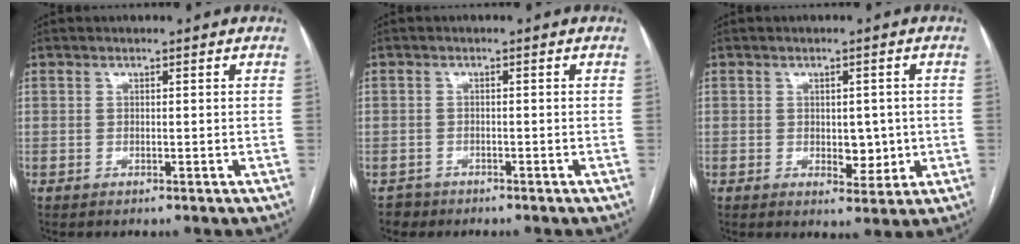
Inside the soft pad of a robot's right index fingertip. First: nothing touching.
{"total": 2.0, "force": [-1.4, 1.3, -0.5], "torque": [0.002, 0.006, -0.024]}
{"total": 4.6, "force": [-0.3, 2.7, 3.7], "torque": [-0.044, 0.000, 0.005]}